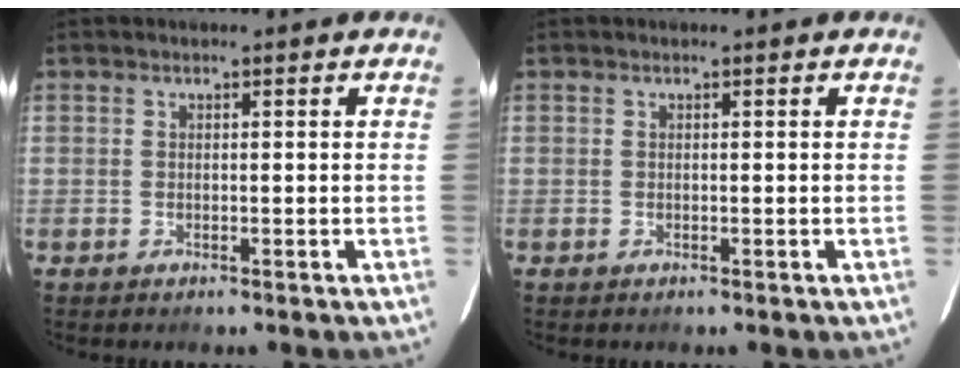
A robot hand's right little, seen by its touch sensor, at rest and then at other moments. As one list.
[{"total": 0.0}]